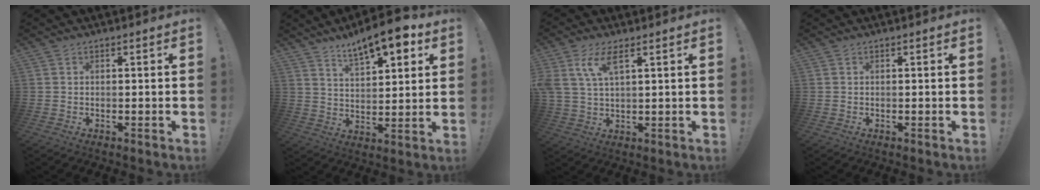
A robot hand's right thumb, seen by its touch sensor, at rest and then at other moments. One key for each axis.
{"total": 12.1, "fx": 8.6, "fy": 3.8, "fz": 7.6, "tx": -0.117, "ty": -0.049, "tz": 0.147}
{"total": 8.1, "fx": 4.2, "fy": 3.2, "fz": 6.1, "tx": -0.130, "ty": -0.009, "tz": 0.076}
{"total": 0.0}